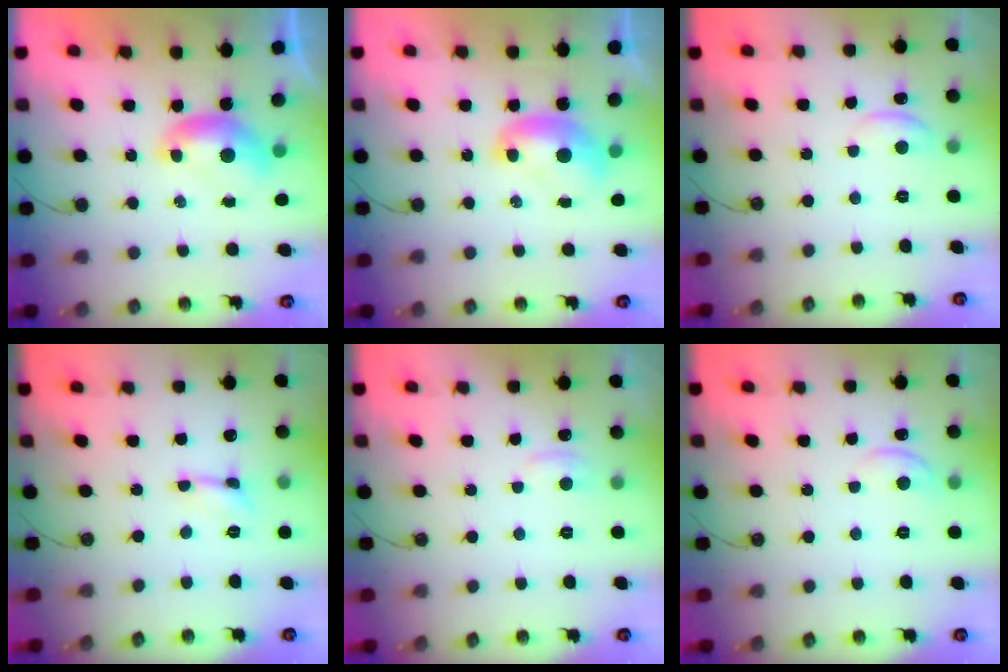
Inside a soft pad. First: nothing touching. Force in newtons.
{"total": 1.8, "press": 1.8, "slide": 0.2}
{"total": 0.6, "press": 0.1, "slide": 0.5}
{"total": 0.0}
{"total": 1.2, "press": 0.8, "slide": 0.9}
{"total": 1.5, "press": 1.3, "slide": 0.7}